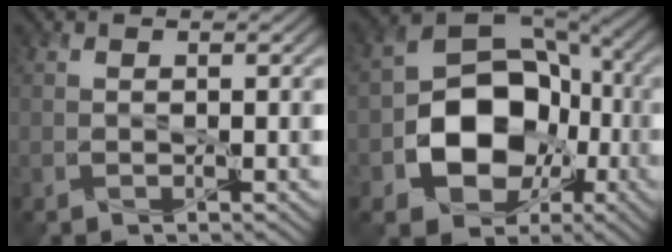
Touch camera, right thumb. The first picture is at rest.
{"total": 13.7, "force": [-3.4, 10.2, 8.5], "torque": [-0.154, -0.022, -0.066]}